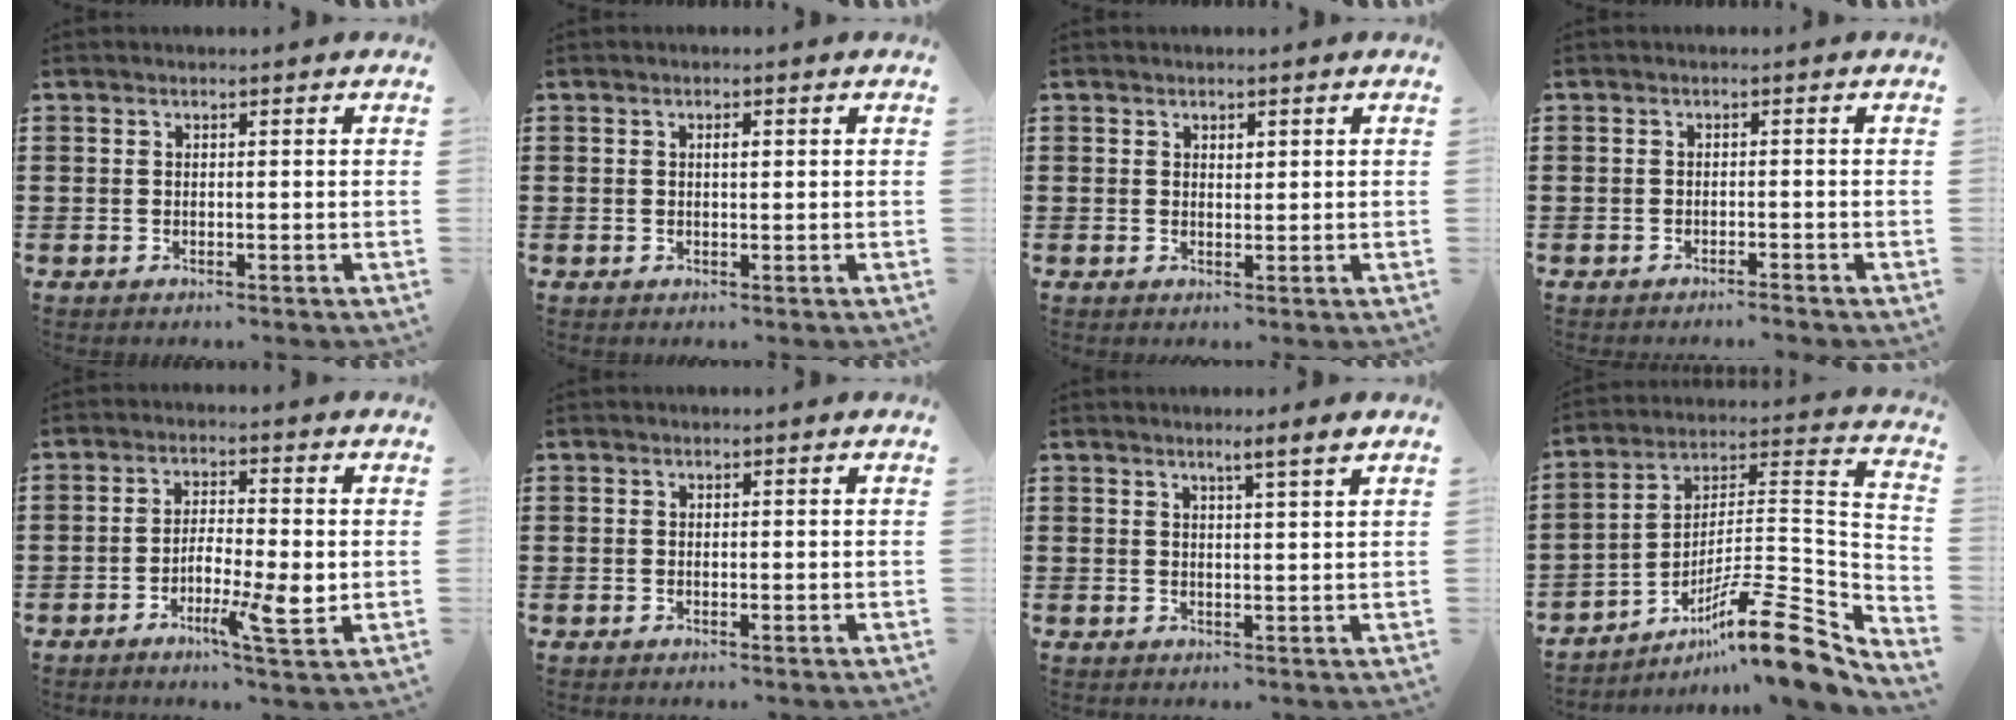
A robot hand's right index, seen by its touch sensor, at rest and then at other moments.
{"total": 1.2, "force": [0.3, 0.4, 1.1], "torque": [-0.022, 0.004, 0.003]}
{"total": 0.9, "force": [0.6, 0.5, 0.4], "torque": [-0.009, 0.003, 0.011]}
{"total": 0.8, "force": [-0.8, -0.2, 0.2], "torque": [-0.005, 0.002, -0.016]}
{"total": 7.0, "force": [-2.1, 1.5, 6.5], "torque": [-0.119, -0.008, -0.036]}
{"total": 0.0}
{"total": 2.5, "force": [1.8, -0.4, 1.7], "torque": [-0.034, -0.002, 0.029]}
{"total": 13.8, "force": [-9.1, 2.4, 10.1], "torque": [-0.146, 0.018, -0.164]}